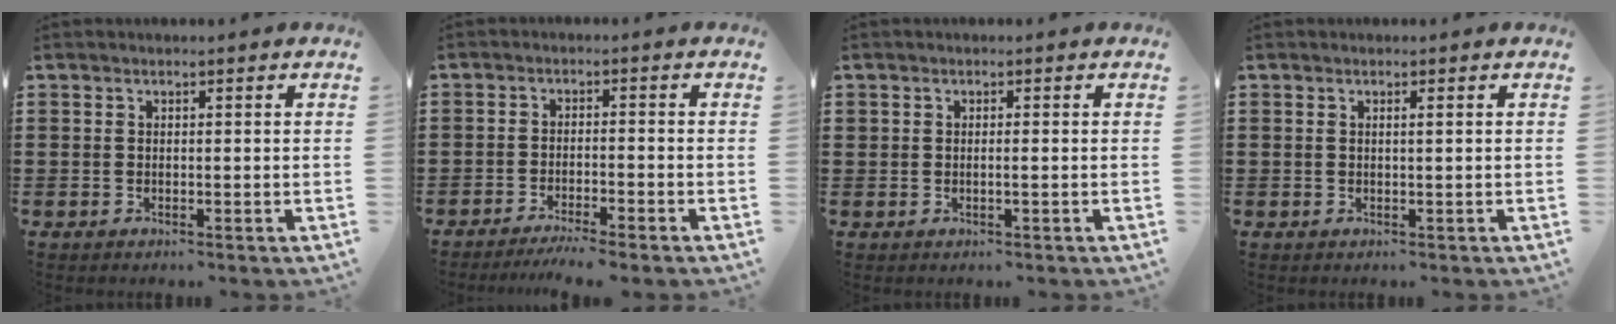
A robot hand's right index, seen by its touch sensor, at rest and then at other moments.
{"total": 2.8, "force": [-2.6, -0.3, 1.0], "torque": [-0.018, -0.001, -0.053]}
{"total": 0.7, "force": [-0.1, 0.1, 0.7], "torque": [-0.013, -0.004, -0.001]}
{"total": 0.7, "force": [0.2, 0.0, 0.6], "torque": [-0.012, -0.002, 0.003]}